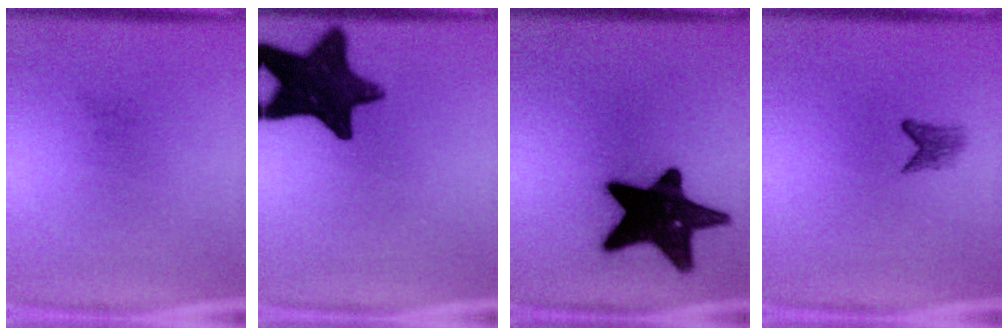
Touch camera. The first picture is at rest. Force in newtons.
{"total": 15.8}
{"total": 18.7}
{"total": 1.8}